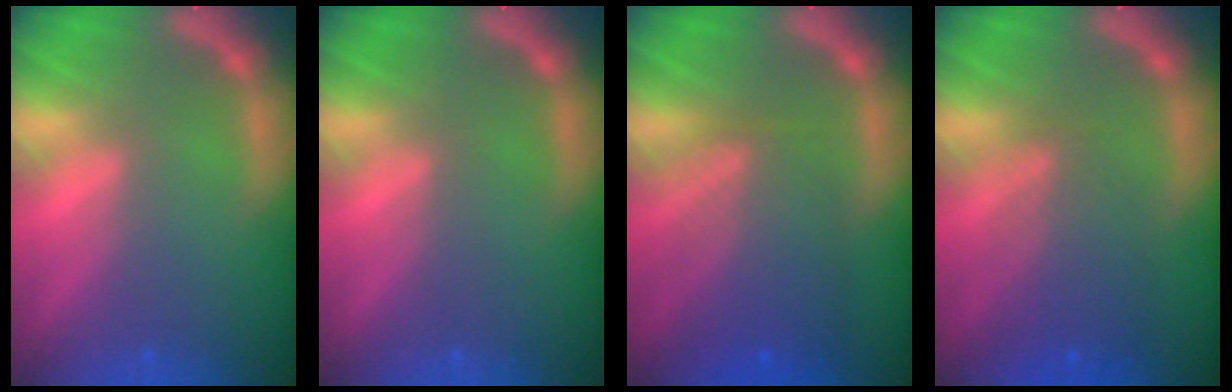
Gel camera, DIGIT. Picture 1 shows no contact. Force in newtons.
{"total": 0.0}
{"total": 6.5}
{"total": 5.1}